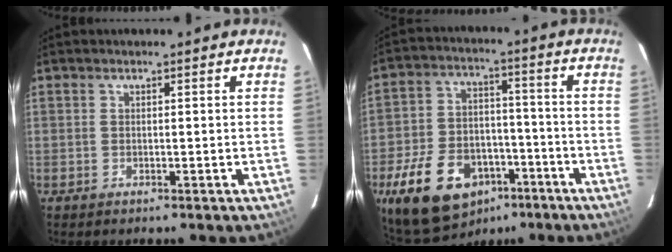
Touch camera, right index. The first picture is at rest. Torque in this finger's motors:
{"motor_torque": [1.13, -1.00, 0.81, 0.10]}